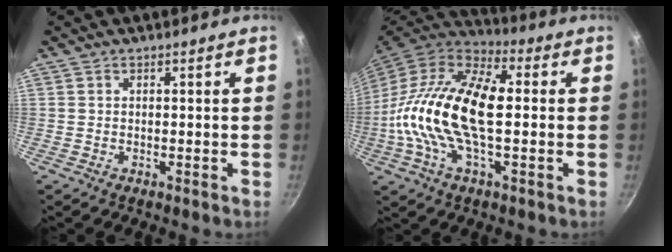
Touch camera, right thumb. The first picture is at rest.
{"total": 21.5, "force": [-0.2, 10.2, 18.9], "torque": [-0.359, 0.028, -0.020]}